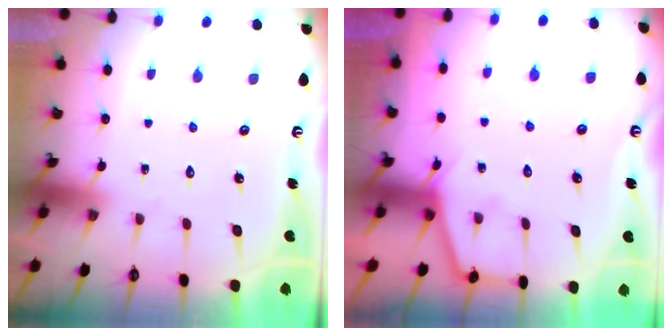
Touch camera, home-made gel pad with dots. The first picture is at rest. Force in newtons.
{"total": 4.9, "press": 4.8, "slide": 0.5}